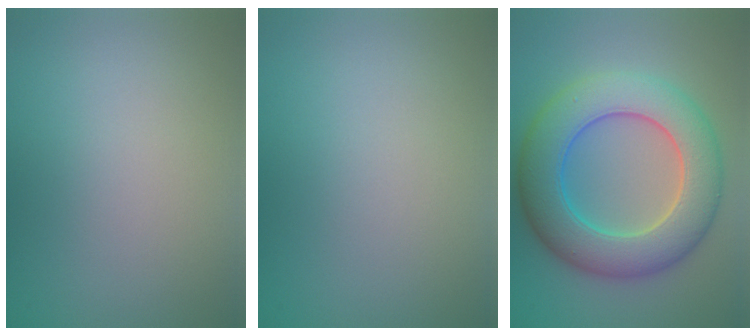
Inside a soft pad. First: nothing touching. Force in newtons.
{"total": 0.0}
{"total": 9.3, "press": 9.3, "slide": 0.3}